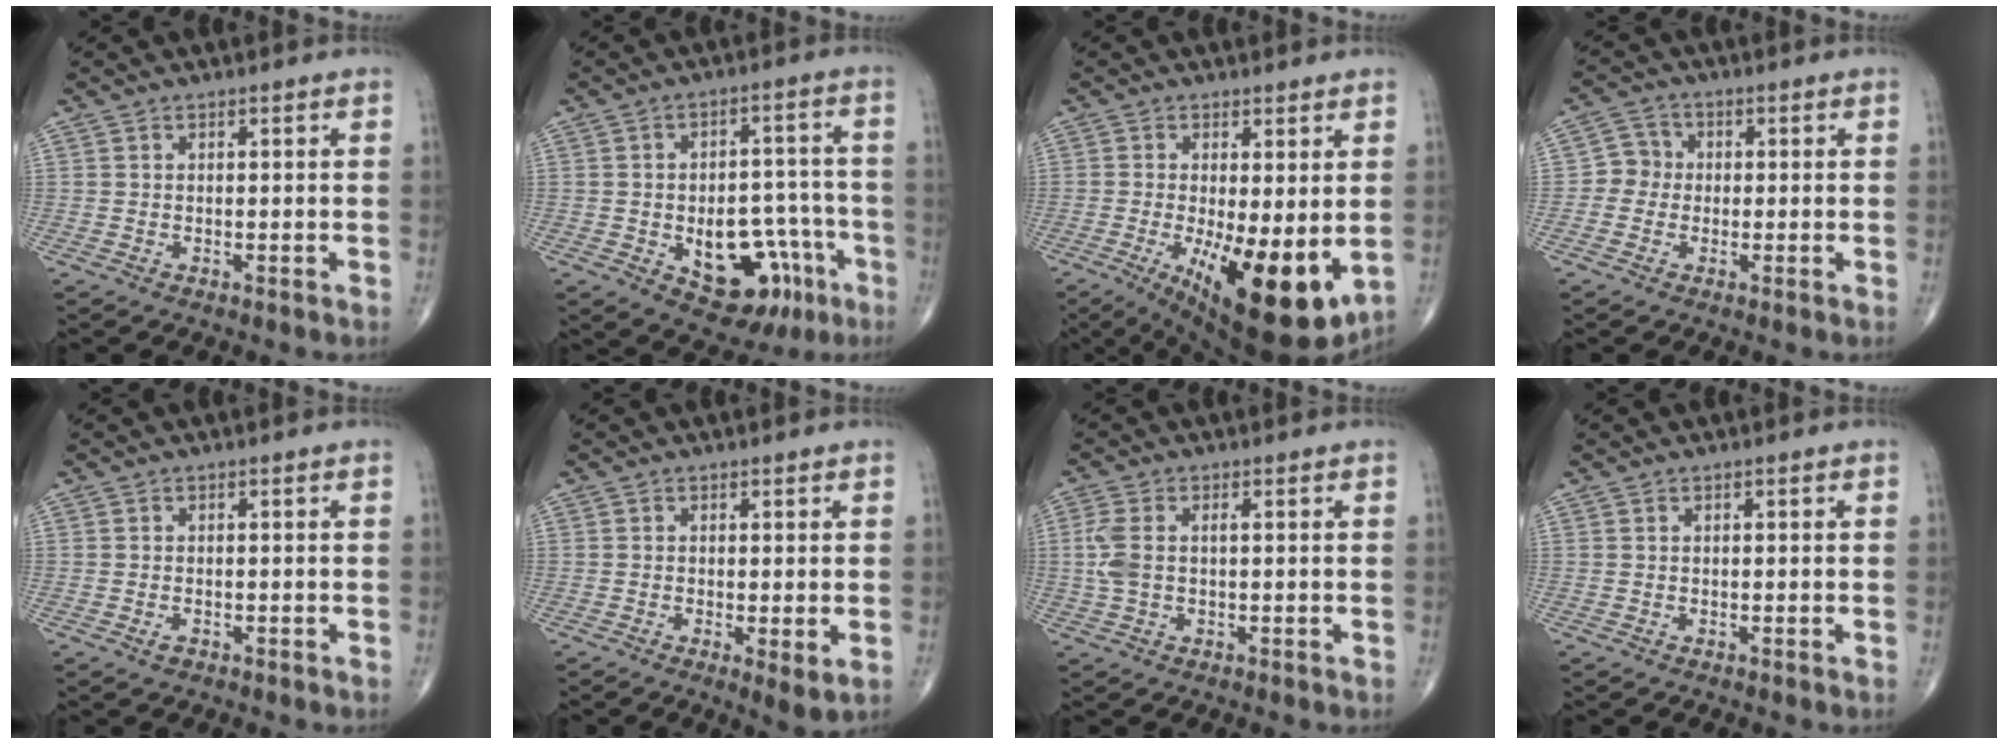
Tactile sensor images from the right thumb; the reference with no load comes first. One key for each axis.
{"total": 14.8, "fx": -5.8, "fy": 8.9, "fz": 10.3, "tx": -0.096, "ty": 0.043, "tz": -0.069}
{"total": 16.0, "fx": -3.0, "fy": 5.5, "fz": 14.7, "tx": -0.216, "ty": -0.033, "tz": -0.025}
{"total": 4.0, "fx": -0.5, "fy": 3.8, "fz": 1.1, "tx": 0.006, "ty": 0.011, "tz": -0.022}
{"total": 1.1, "fx": -0.6, "fy": 0.6, "fz": 0.7, "tx": -0.012, "ty": 0.002, "tz": -0.008}
{"total": 3.4, "fx": -0.6, "fy": 0.8, "fz": 3.3, "tx": -0.057, "ty": -0.014, "tz": -0.012}
{"total": 5.0, "fx": 0.3, "fy": 2.6, "fz": 4.2, "tx": -0.124, "ty": 0.013, "tz": 0.003}
{"total": 0.0}